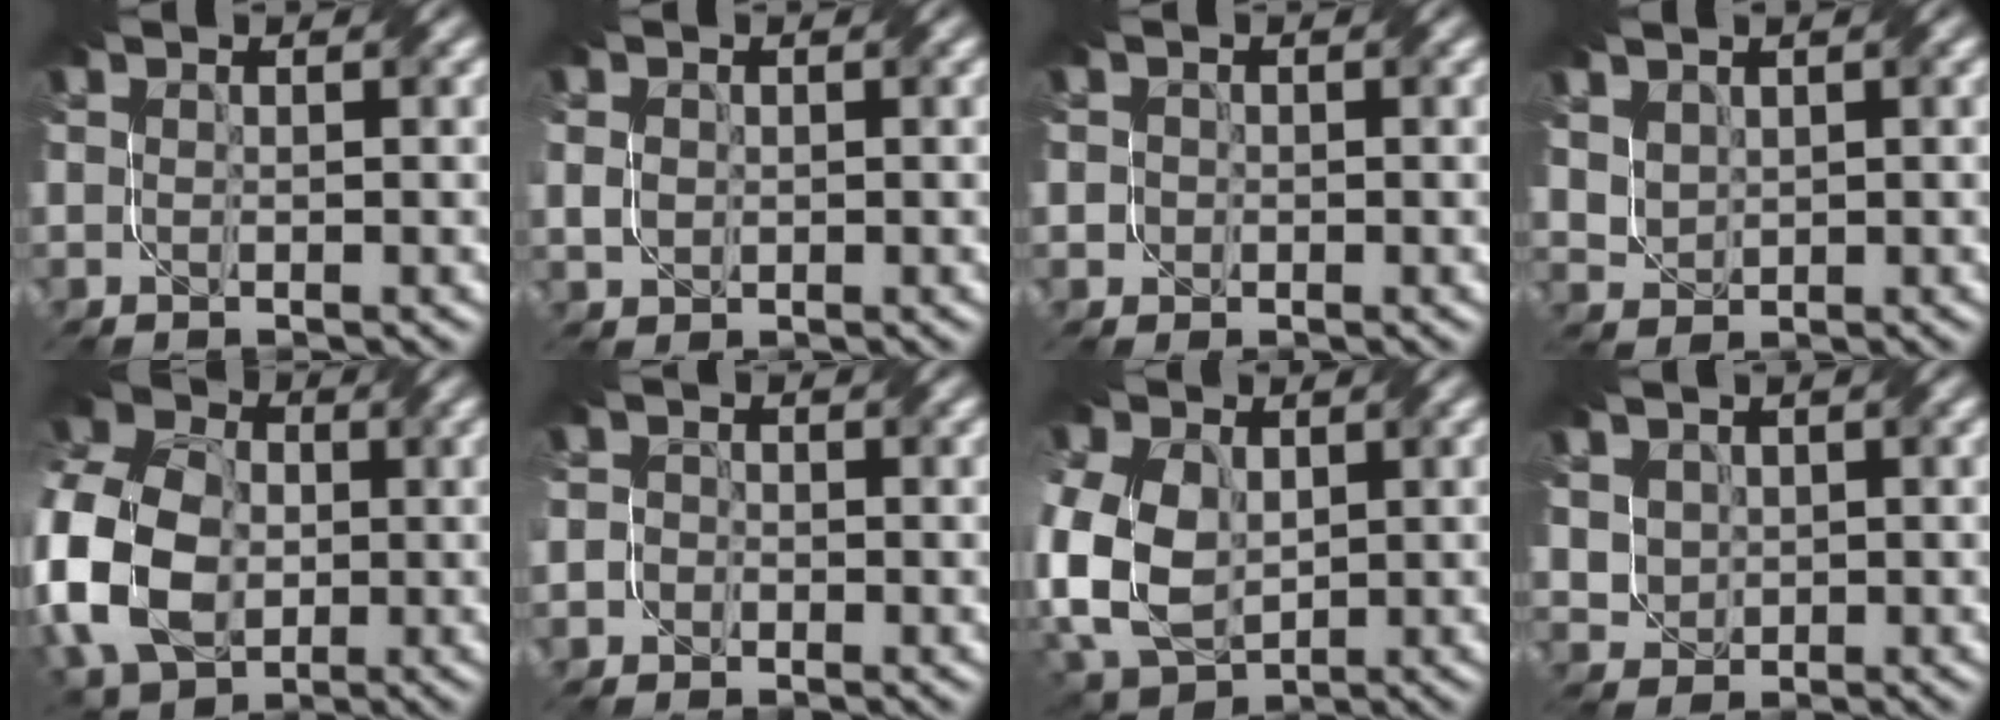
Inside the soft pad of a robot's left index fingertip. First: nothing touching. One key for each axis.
{"total": 1.6, "fx": -0.1, "fy": 1.3, "fz": 0.9, "tx": -0.032, "ty": 0.004, "tz": 0.006}
{"total": 1.0, "fx": -0.1, "fy": 1.0, "fz": 0.3, "tx": -0.002, "ty": 0.003, "tz": 0.000}
{"total": 2.6, "fx": 1.4, "fy": 1.8, "fz": 1.2, "tx": -0.055, "ty": 0.000, "tz": 0.052}
{"total": 13.5, "fx": -2.7, "fy": 9.7, "fz": 9.1, "tx": -0.238, "ty": 0.010, "tz": -0.079}
{"total": 1.9, "fx": -0.8, "fy": 1.6, "fz": 0.6, "tx": 0.010, "ty": 0.011, "tz": -0.037}
{"total": 14.2, "fx": -0.4, "fy": 10.3, "fz": 9.7, "tx": -0.225, "ty": -0.004, "tz": -0.033}
{"total": 3.0, "fx": 1.1, "fy": 2.5, "fz": 1.3, "tx": -0.053, "ty": 0.001, "tz": 0.036}